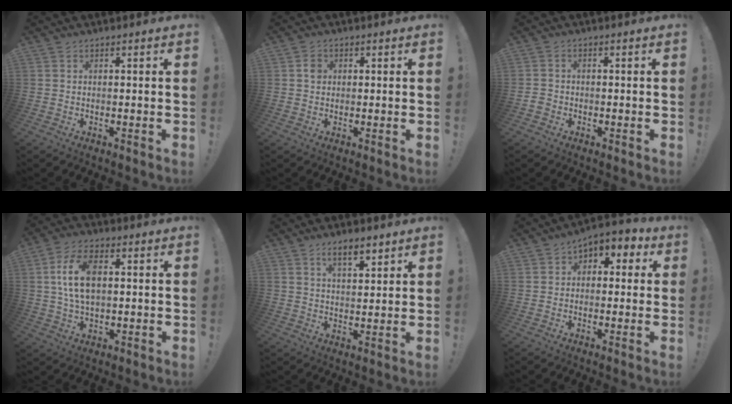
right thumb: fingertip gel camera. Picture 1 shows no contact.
{"total": 2.3, "force": [0.2, 2.0, 1.0], "torque": [0.005, -0.004, -0.002]}
{"total": 2.1, "force": [-1.3, 1.5, 0.6], "torque": [-0.007, 0.004, -0.023]}
{"total": 11.6, "force": [1.9, 6.9, 9.1], "torque": [-0.162, 0.001, 0.033]}
{"total": 6.3, "force": [4.4, 2.2, 3.9], "torque": [-0.053, -0.022, 0.075]}
{"total": 4.2, "force": [0.1, 3.6, 2.2], "torque": [-0.017, 0.002, 0.001]}